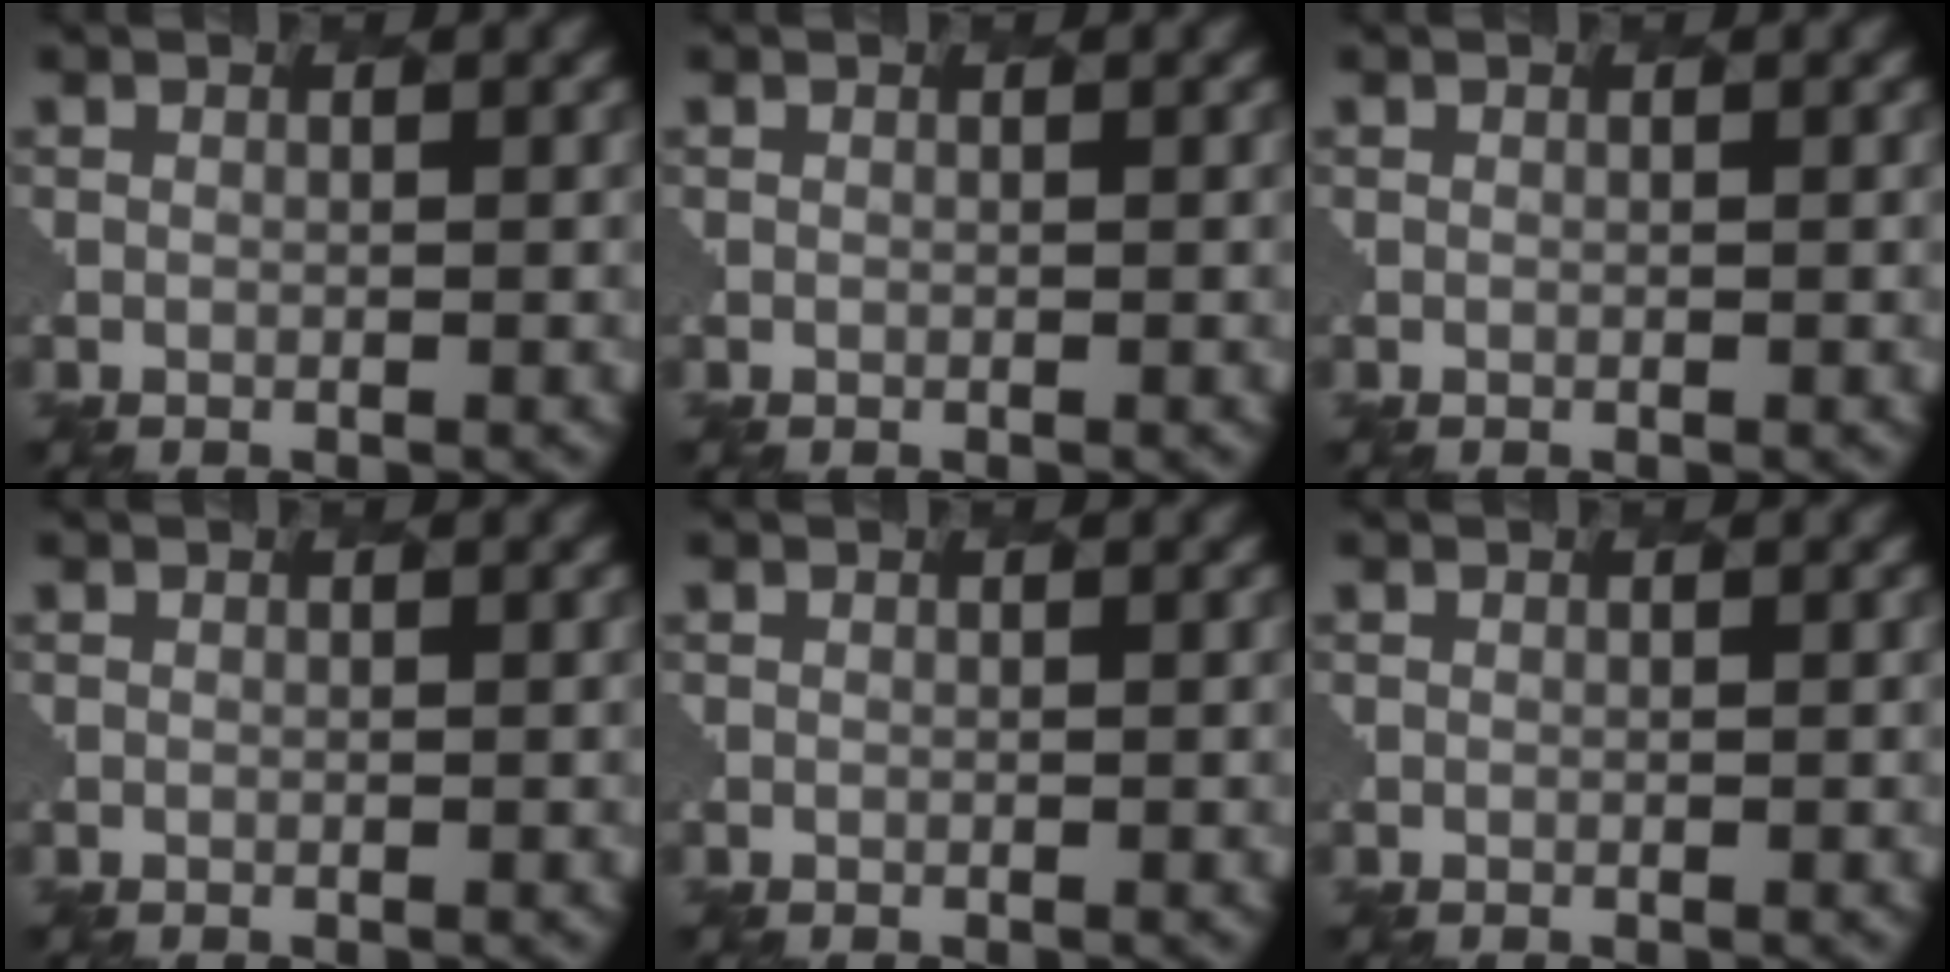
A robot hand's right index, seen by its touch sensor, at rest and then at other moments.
{"total": 0.0}
{"total": 0.0}
{"total": 0.0}
{"total": 0.0}
{"total": 0.0}